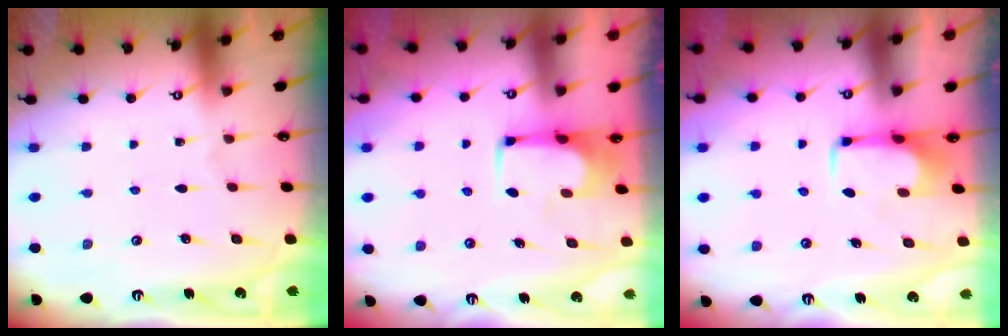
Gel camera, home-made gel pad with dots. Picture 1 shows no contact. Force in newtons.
{"total": 1.0, "press": 1.0, "slide": 0.1}
{"total": 2.1, "press": 2.1, "slide": 0.4}